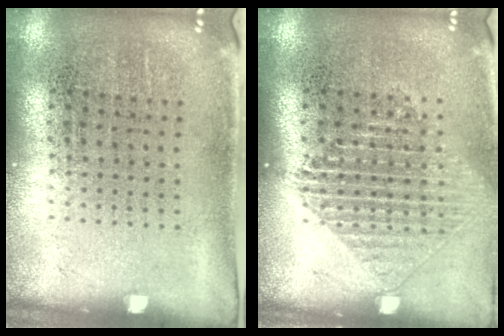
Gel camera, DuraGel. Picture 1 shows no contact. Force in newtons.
{"total": 1.4, "press": 1.3, "slide": 0.6}